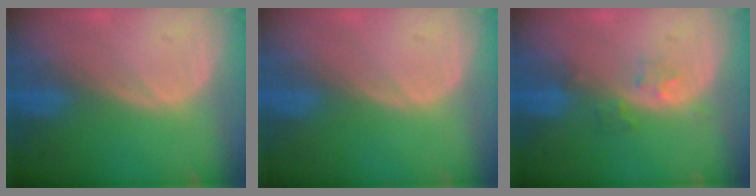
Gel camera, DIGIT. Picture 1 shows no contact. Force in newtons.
{"total": 0.0}
{"total": 2.3, "press": 2.2, "slide": 0.3}